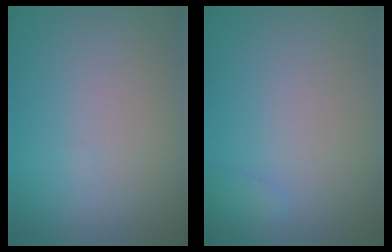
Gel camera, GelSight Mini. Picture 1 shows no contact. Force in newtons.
{"total": 0.8, "press": 0.8, "slide": 0.0}